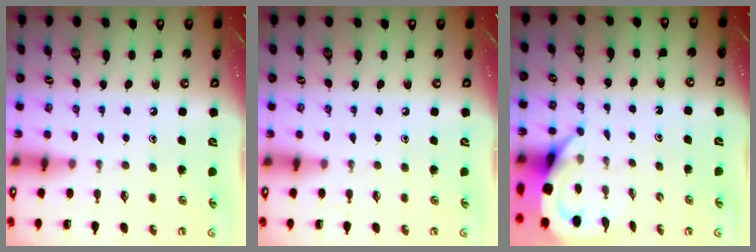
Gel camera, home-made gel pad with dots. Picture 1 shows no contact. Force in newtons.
{"total": 0.0}
{"total": 4.8, "press": 4.8, "slide": 0.5}